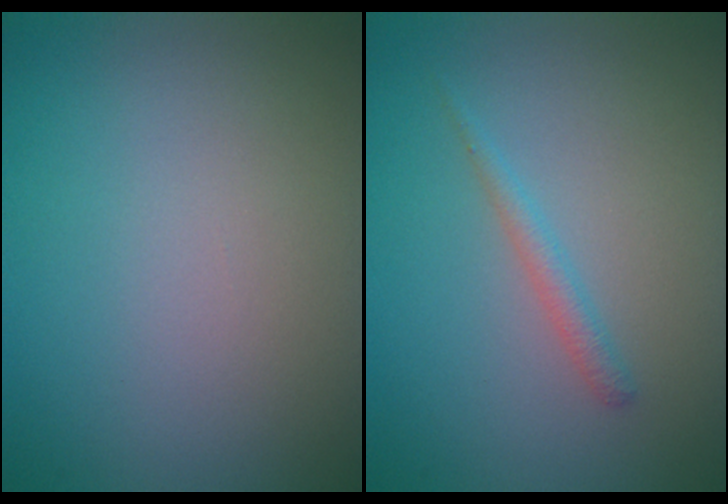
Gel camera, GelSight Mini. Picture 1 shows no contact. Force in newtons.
{"total": 1.2, "press": 1.2, "slide": 0.0}